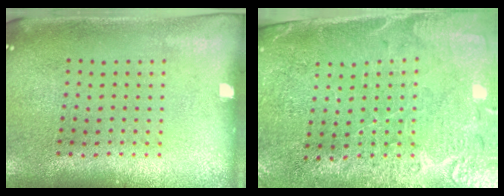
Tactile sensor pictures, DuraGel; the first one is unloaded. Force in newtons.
{"total": 3.0, "press": 2.9, "slide": 1.0}